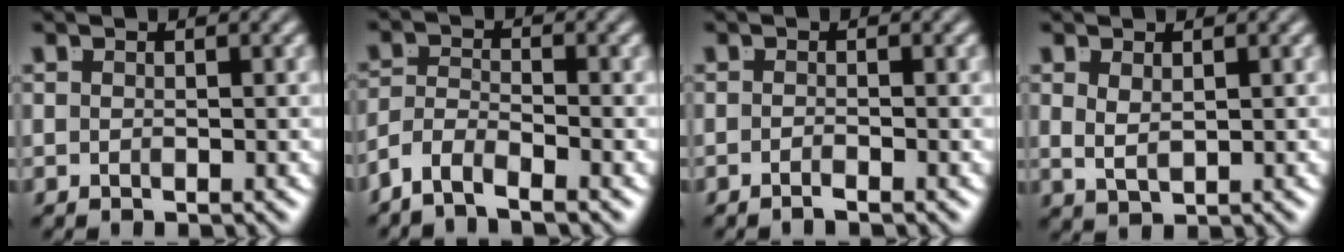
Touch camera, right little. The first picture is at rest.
{"total": 4.4, "force": [-3.0, 2.7, 1.8], "torque": [-0.049, -0.020, -0.052]}
{"total": 1.2, "force": [-1.0, -0.6, 0.3], "torque": [-0.003, -0.001, -0.019]}
{"total": 1.7, "force": [0.5, 0.7, 1.4], "torque": [-0.037, -0.015, 0.025]}